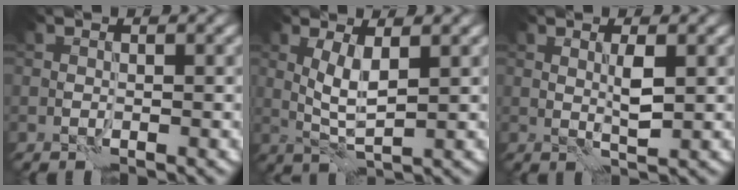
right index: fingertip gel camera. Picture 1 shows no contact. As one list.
[{"total": 3.0, "force": [1.0, 0.7, 2.8], "torque": [-0.061, -0.004, 0.023]}, {"total": 1.7, "force": [0.8, 0.1, 1.5], "torque": [-0.029, -0.002, 0.015]}]